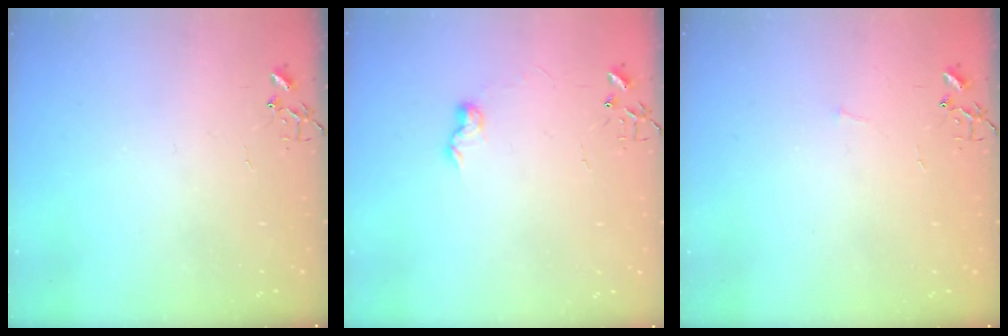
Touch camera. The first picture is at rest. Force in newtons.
{"total": 6.0, "press": 6.0, "slide": 0.3}
{"total": 2.8, "press": 2.8, "slide": 0.3}